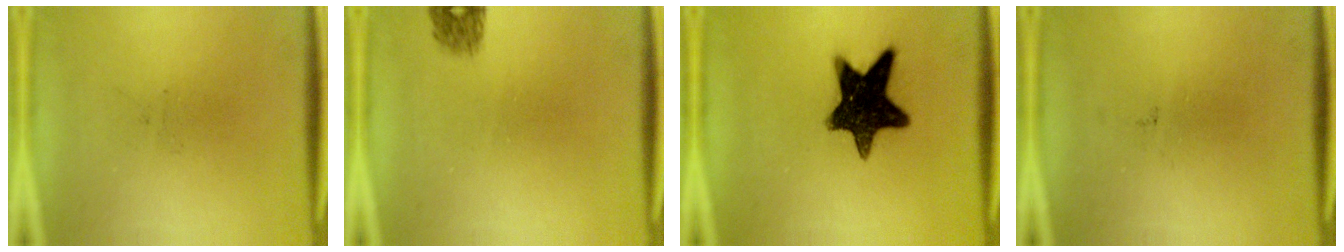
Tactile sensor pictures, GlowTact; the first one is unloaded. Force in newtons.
{"total": 1.6}
{"total": 14.8}
{"total": 0.0}